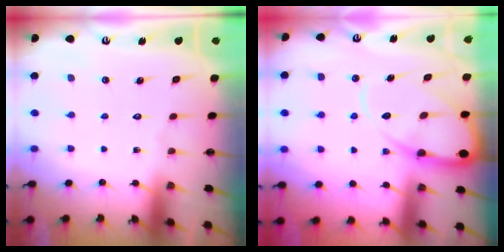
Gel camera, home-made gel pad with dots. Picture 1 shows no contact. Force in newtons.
{"total": 11.3, "press": 11.2, "slide": 1.3}